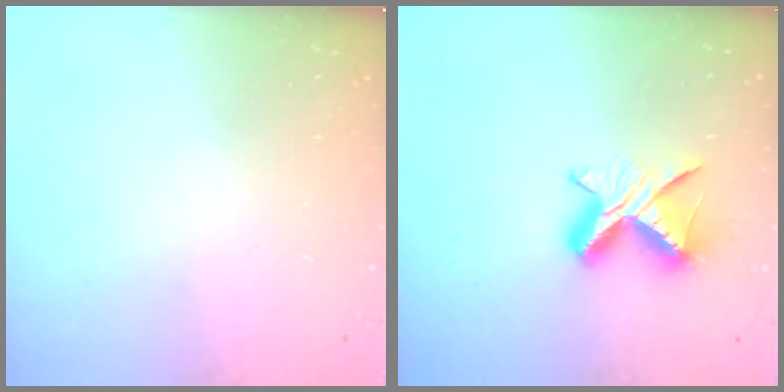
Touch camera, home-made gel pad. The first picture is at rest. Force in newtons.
{"total": 8.7, "press": 8.6, "slide": 1.2}